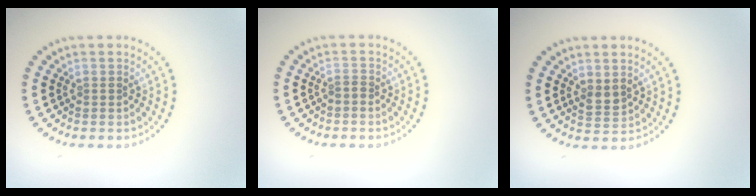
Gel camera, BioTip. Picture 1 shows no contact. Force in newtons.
{"total": 0.5, "press": 0.3, "slide": 0.4}
{"total": 1.4, "press": 1.3, "slide": 0.6}